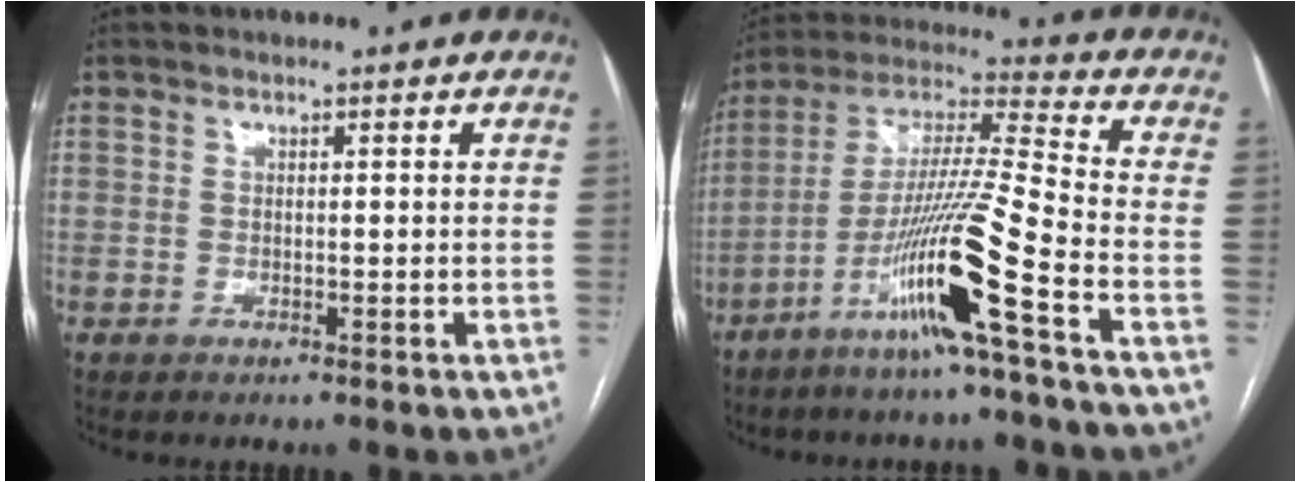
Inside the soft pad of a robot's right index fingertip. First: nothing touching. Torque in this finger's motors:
{"motor_torque": [2.02, -0.12, 1.05, 0.21]}